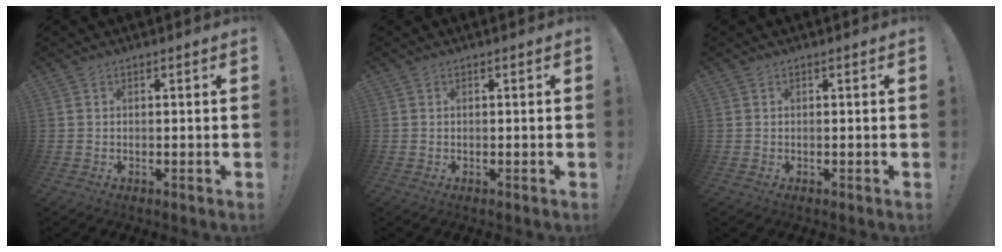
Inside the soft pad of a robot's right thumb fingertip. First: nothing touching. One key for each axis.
{"total": 0.0}
{"total": 0.0}